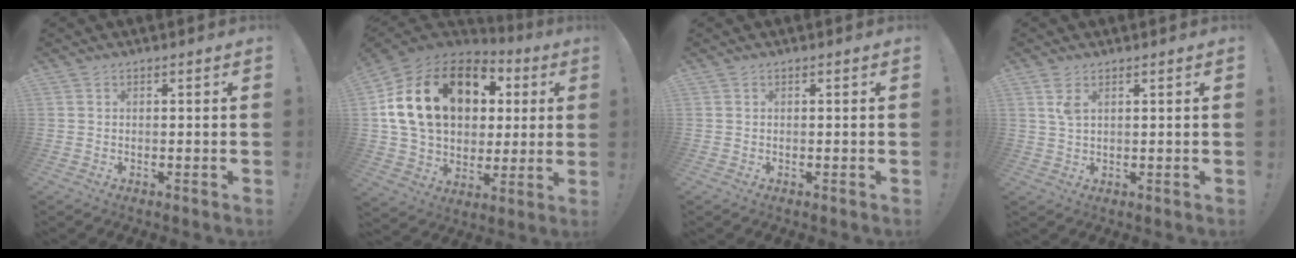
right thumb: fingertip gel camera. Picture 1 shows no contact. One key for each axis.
{"total": 21.3, "fx": 7.3, "fy": 15.8, "fz": 12.4, "tx": -0.206, "ty": -0.025, "tz": 0.170}
{"total": 0.0}
{"total": 3.2, "fx": 1.6, "fy": 1.3, "fz": 2.5, "tx": -0.050, "ty": 0.000, "tz": 0.027}